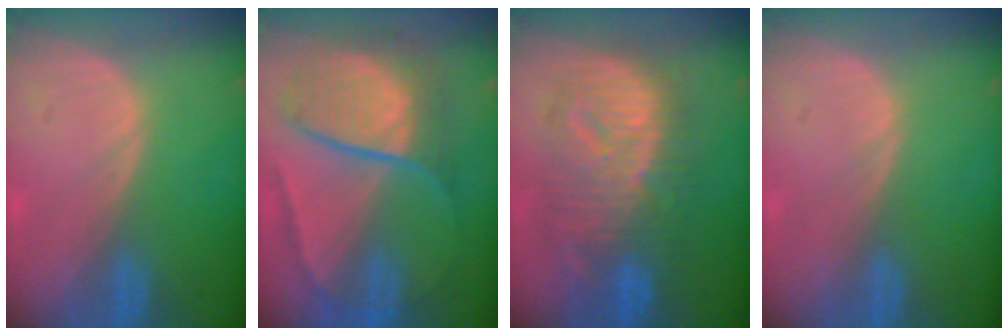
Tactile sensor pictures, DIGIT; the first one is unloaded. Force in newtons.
{"total": 10.2, "press": 10.1, "slide": 1.1}
{"total": 12.0, "press": 11.9, "slide": 1.3}
{"total": 0.0}